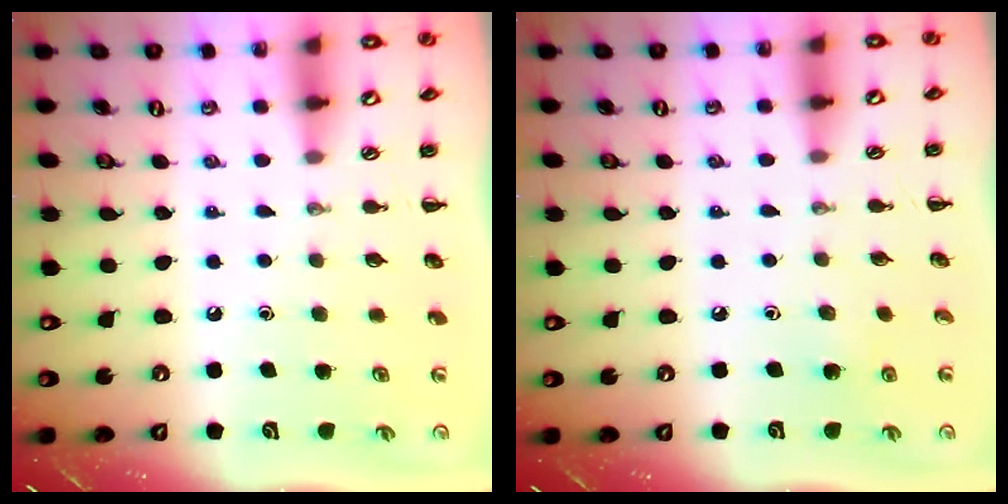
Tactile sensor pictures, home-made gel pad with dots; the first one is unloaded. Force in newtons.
{"total": 3.0, "press": 2.8, "slide": 1.0}